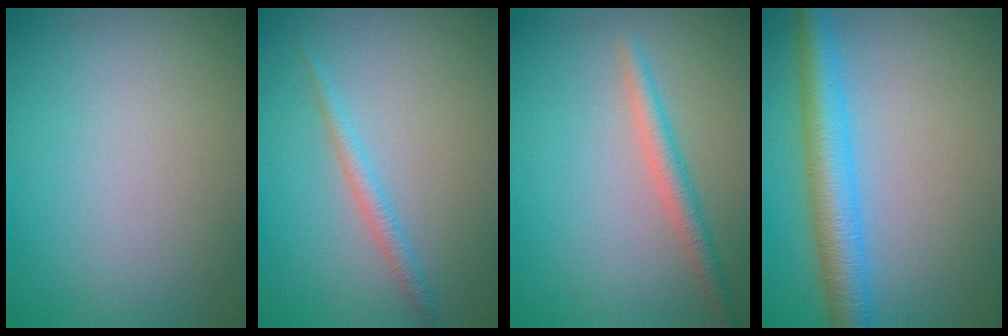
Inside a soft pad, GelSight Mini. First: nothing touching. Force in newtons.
{"total": 1.4, "press": 1.4, "slide": 0.1}
{"total": 2.1, "press": 2.1, "slide": 0.1}
{"total": 5.1, "press": 5.1, "slide": 0.1}